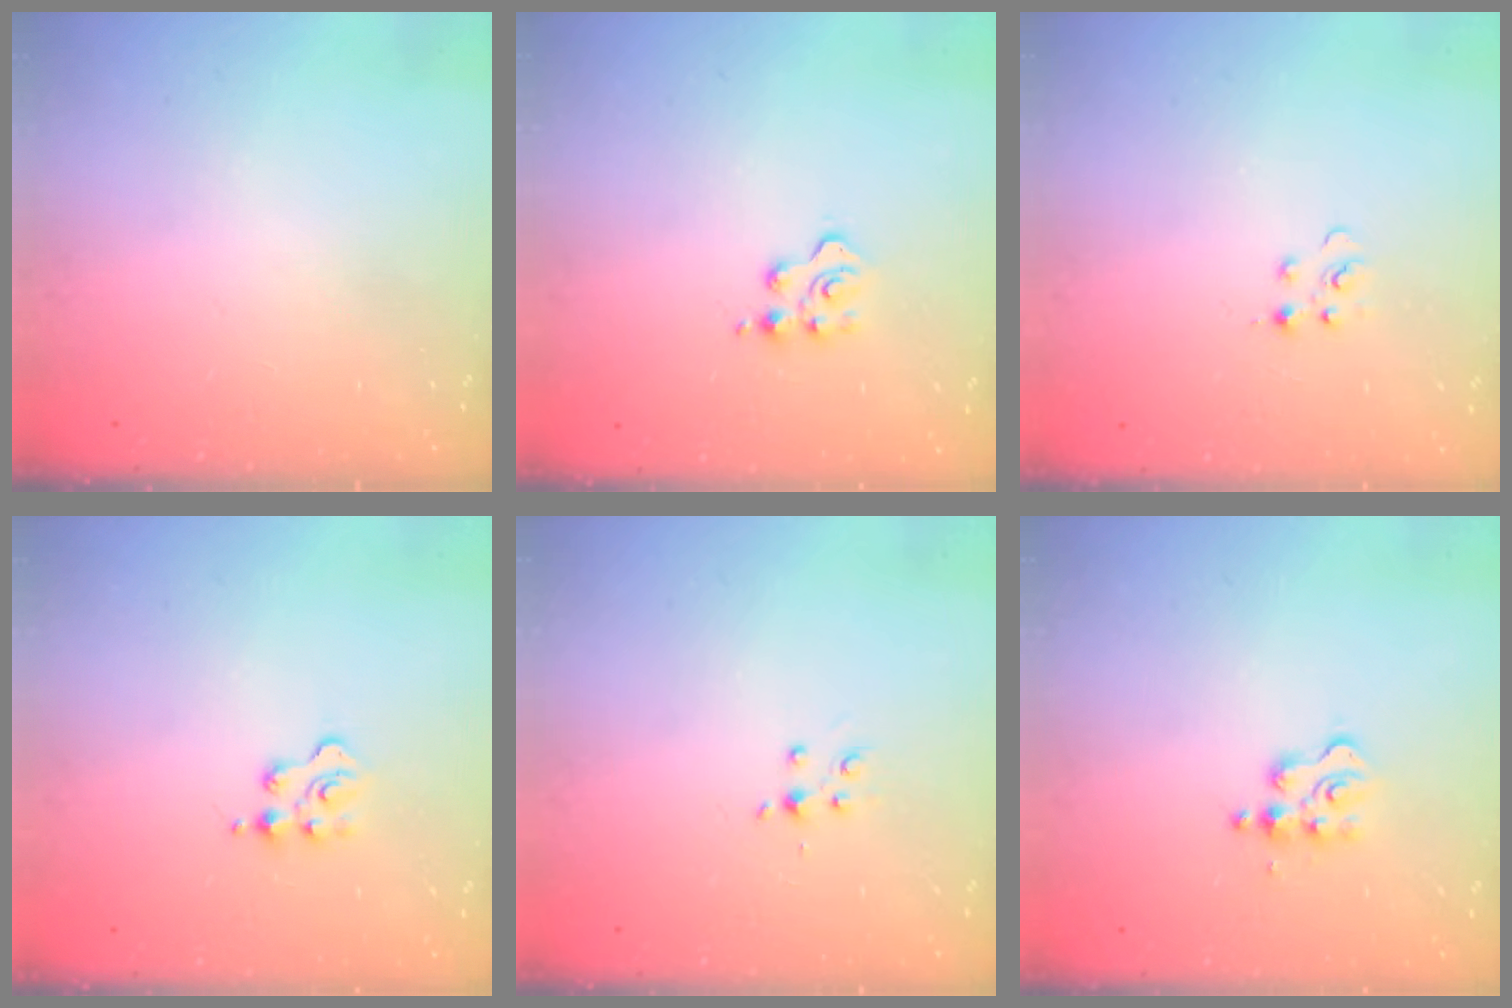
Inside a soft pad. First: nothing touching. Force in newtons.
{"total": 3.4, "press": 3.4, "slide": 0.5}
{"total": 3.8, "press": 3.7, "slide": 0.4}
{"total": 2.4, "press": 2.4, "slide": 0.4}
{"total": 3.8, "press": 3.6, "slide": 1.3}
{"total": 2.1, "press": 2.0, "slide": 0.4}